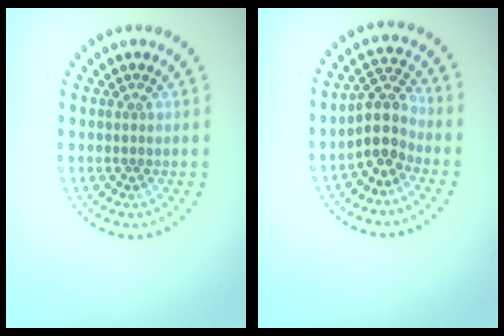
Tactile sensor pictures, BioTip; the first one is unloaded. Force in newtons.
{"total": 3.4, "press": 2.6, "slide": 2.1}